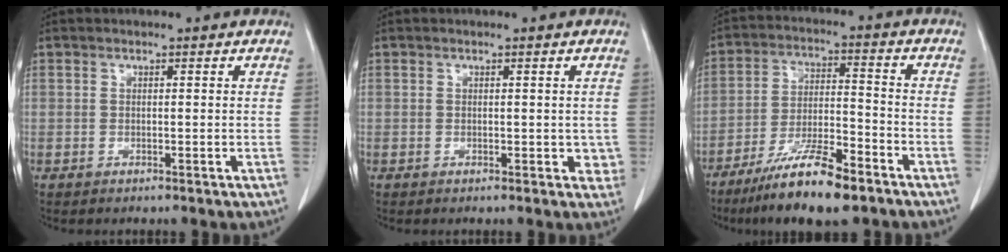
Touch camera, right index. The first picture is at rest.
{"total": 2.1, "force": [0.1, 1.6, 1.3], "torque": [0.001, 0.004, 0.000]}
{"total": 12.4, "force": [-8.7, 2.1, 8.7], "torque": [-0.160, -0.020, -0.153]}